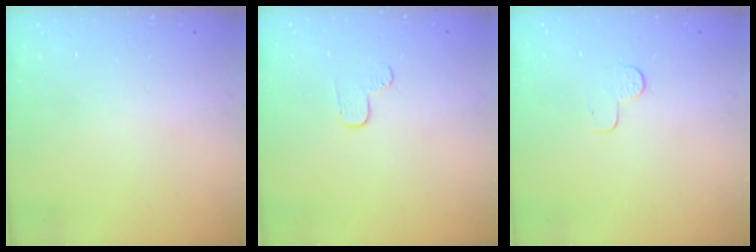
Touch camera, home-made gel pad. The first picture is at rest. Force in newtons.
{"total": 4.0, "press": 3.9, "slide": 0.4}
{"total": 3.1, "press": 3.1, "slide": 0.3}